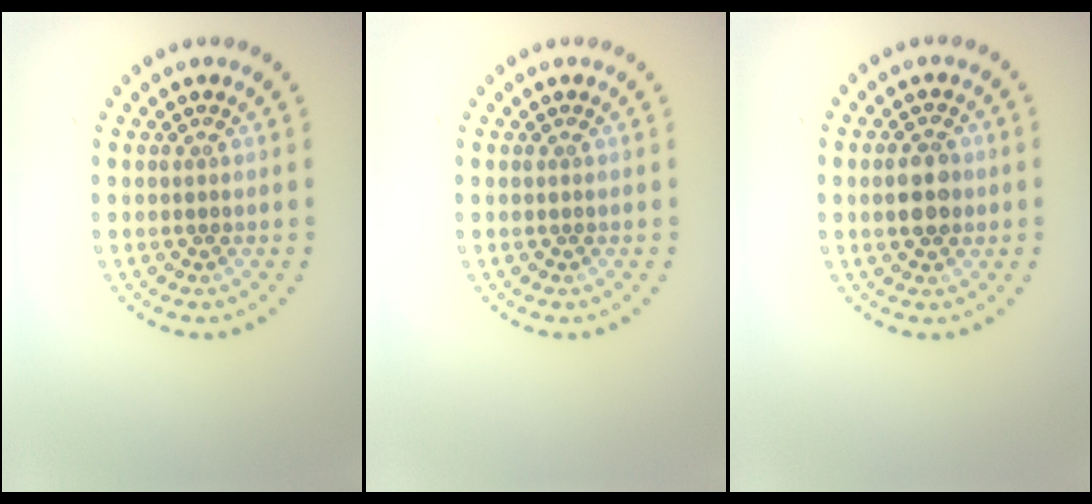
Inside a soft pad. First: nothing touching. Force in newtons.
{"total": 0.0}
{"total": 3.3, "press": 3.3, "slide": 0.3}